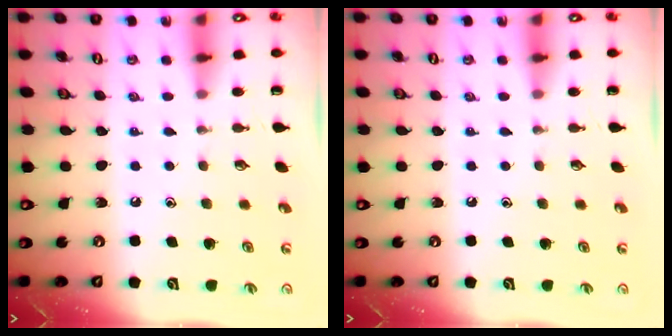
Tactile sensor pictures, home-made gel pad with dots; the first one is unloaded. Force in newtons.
{"total": 0.0}